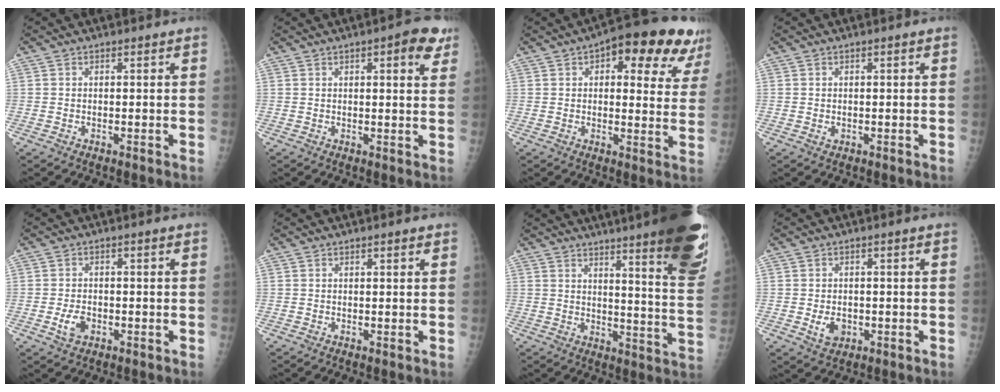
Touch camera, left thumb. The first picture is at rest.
{"total": 6.2, "force": [3.1, 1.9, 5.1], "torque": [-0.049, -0.008, 0.032]}
{"total": 17.7, "force": [9.9, 7.6, 12.5], "torque": [-0.116, -0.013, 0.111]}
{"total": 1.1, "force": [0.0, 0.7, 0.9], "torque": [-0.009, 0.005, 0.002]}
{"total": 3.6, "force": [-1.3, 2.3, 2.4], "torque": [-0.043, 0.008, -0.020]}
{"total": 1.1, "force": [0.6, 0.2, 0.9], "torque": [-0.014, 0.000, 0.008]}
{"total": 22.5, "force": [14.8, 2.3, 16.8], "torque": [-0.197, -0.090, 0.185]}
{"total": 3.9, "force": [-1.0, 2.8, 2.6], "torque": [-0.033, 0.003, -0.008]}